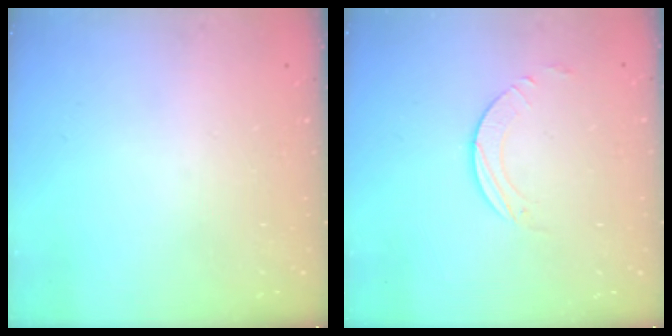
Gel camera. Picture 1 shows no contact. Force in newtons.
{"total": 2.2, "press": 2.2, "slide": 0.2}